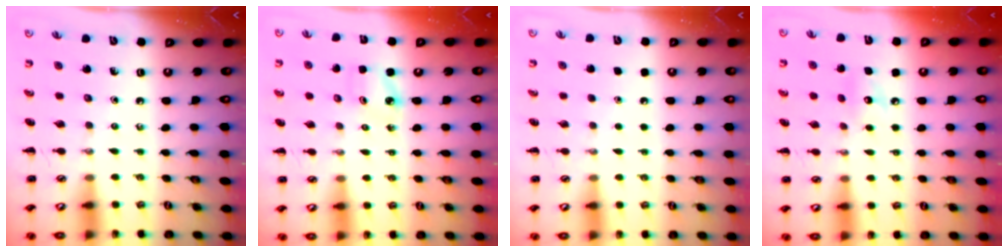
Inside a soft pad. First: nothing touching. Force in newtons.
{"total": 2.5, "press": 2.5, "slide": 0.5}
{"total": 1.7, "press": 1.7, "slide": 0.1}
{"total": 5.9, "press": 5.8, "slide": 1.3}